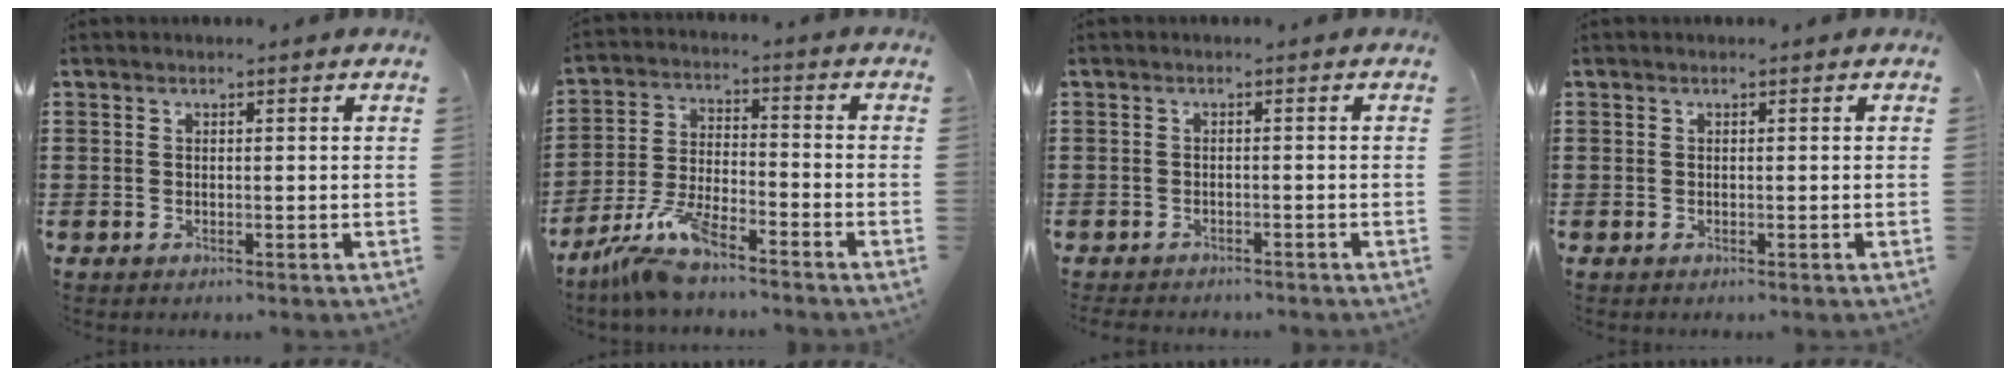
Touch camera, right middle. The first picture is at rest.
{"total": 8.0, "force": [-6.6, 1.4, 4.2], "torque": [-0.096, -0.002, -0.130]}
{"total": 1.1, "force": [-1.1, 0.1, 0.0], "torque": [-0.005, 0.001, -0.025]}
{"total": 0.0}